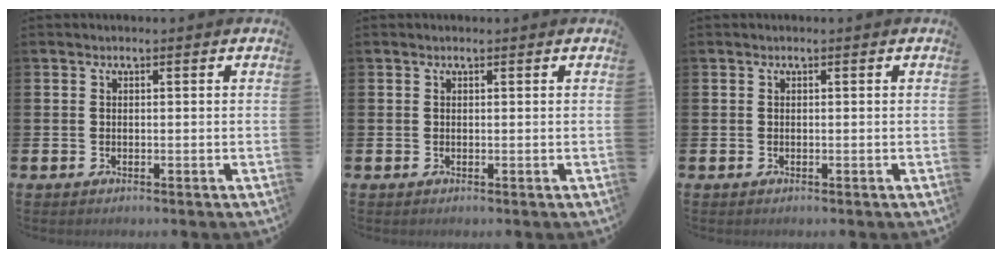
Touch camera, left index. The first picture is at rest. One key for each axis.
{"total": 0.0}
{"total": 0.0}